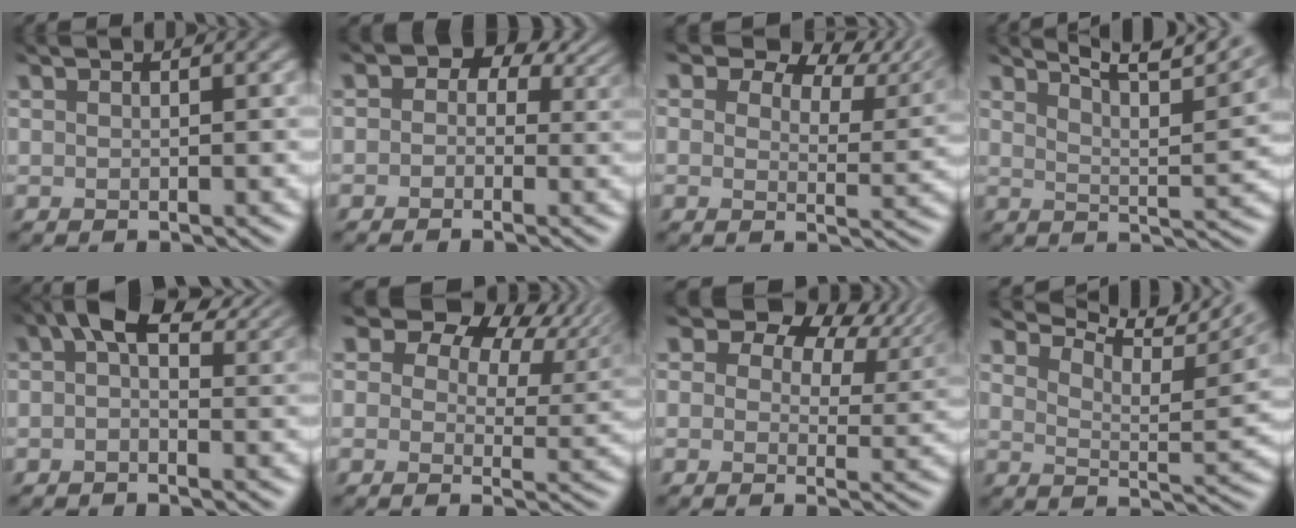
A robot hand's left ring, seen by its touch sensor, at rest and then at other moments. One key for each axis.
{"total": 7.5, "fx": 3.1, "fy": 5.5, "fz": 4.1, "tx": -0.065, "ty": 0.014, "tz": 0.031}
{"total": 6.8, "fx": 5.0, "fy": 3.5, "fz": 2.8, "tx": -0.052, "ty": -0.011, "tz": 0.068}
{"total": 8.5, "fx": 6.7, "fy": 2.1, "fz": 4.8, "tx": -0.076, "ty": 0.005, "tz": 0.067}
{"total": 6.3, "fx": 2.6, "fy": 3.6, "fz": 4.5, "tx": -0.074, "ty": 0.010, "tz": 0.029}
{"total": 8.3, "fx": 4.4, "fy": 5.3, "fz": 4.5, "tx": -0.064, "ty": -0.011, "tz": 0.066}
{"total": 6.7, "fx": 3.8, "fy": 4.3, "fz": 3.4, "tx": -0.056, "ty": -0.014, "tz": 0.058}
{"total": 6.7, "fx": 4.8, "fy": 2.5, "fz": 3.9, "tx": -0.060, "ty": -0.007, "tz": 0.074}